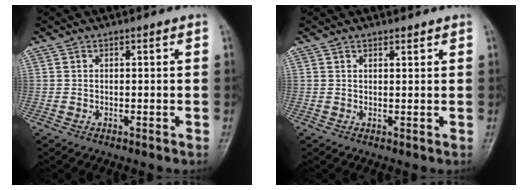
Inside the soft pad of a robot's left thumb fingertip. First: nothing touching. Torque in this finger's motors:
{"motor_torque": [-0.14, 0.05, -0.13, -0.11, -0.02]}